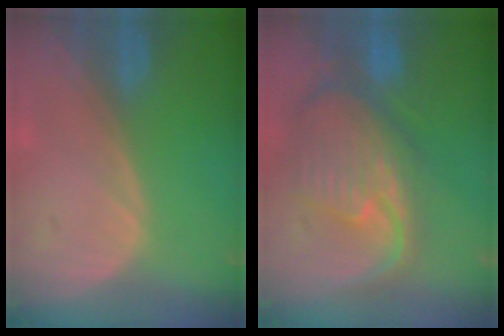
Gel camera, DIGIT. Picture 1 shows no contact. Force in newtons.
{"total": 11.9, "press": 10.4, "slide": 5.9}